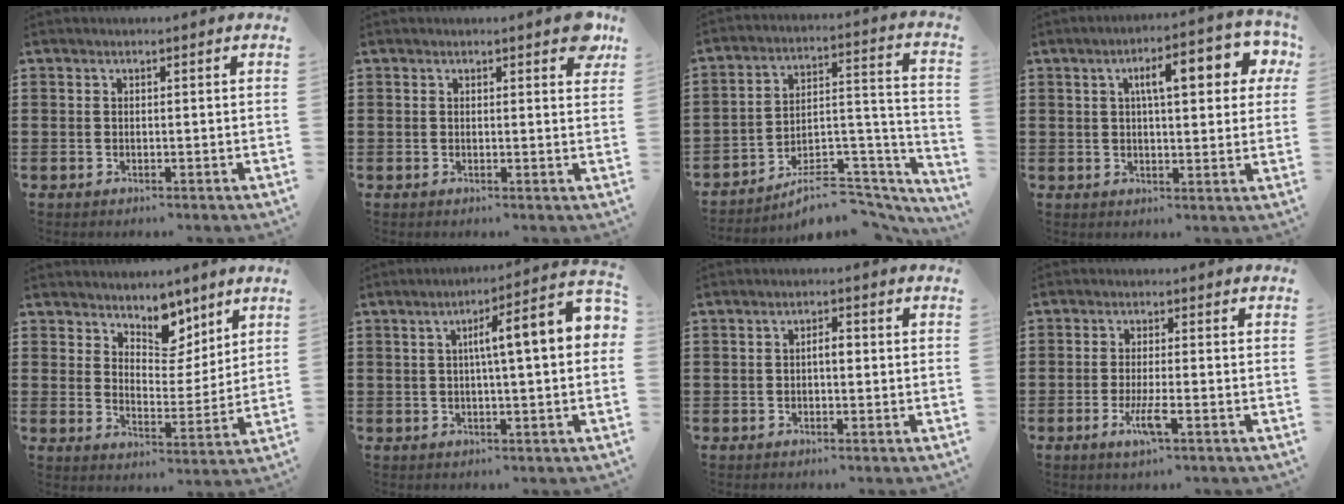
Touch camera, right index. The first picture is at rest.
{"total": 2.4, "force": [1.6, 0.9, 1.6], "torque": [-0.004, -0.006, 0.021]}
{"total": 7.6, "force": [-6.0, 3.0, 3.5], "torque": [-0.048, 0.015, -0.109]}
{"total": 8.6, "force": [2.9, 2.7, 7.6], "torque": [-0.131, 0.003, 0.040]}
{"total": 6.5, "force": [5.3, 3.6, 1.2], "torque": [-0.030, -0.033, 0.093]}
{"total": 7.0, "force": [0.7, 0.4, 6.9], "torque": [-0.117, -0.011, -0.001]}
{"total": 2.0, "force": [-0.2, 0.7, 1.9], "torque": [-0.035, 0.004, -0.005]}
{"total": 4.4, "force": [-1.9, 0.5, 4.0], "torque": [-0.085, -0.014, -0.038]}